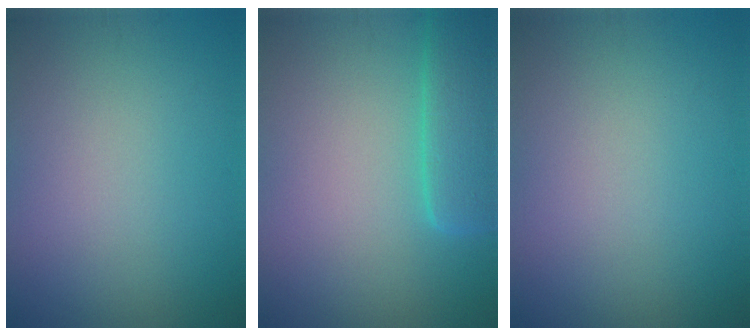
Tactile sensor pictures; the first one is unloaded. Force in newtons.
{"total": 4.4, "press": 4.4, "slide": 0.4}
{"total": 0.0}